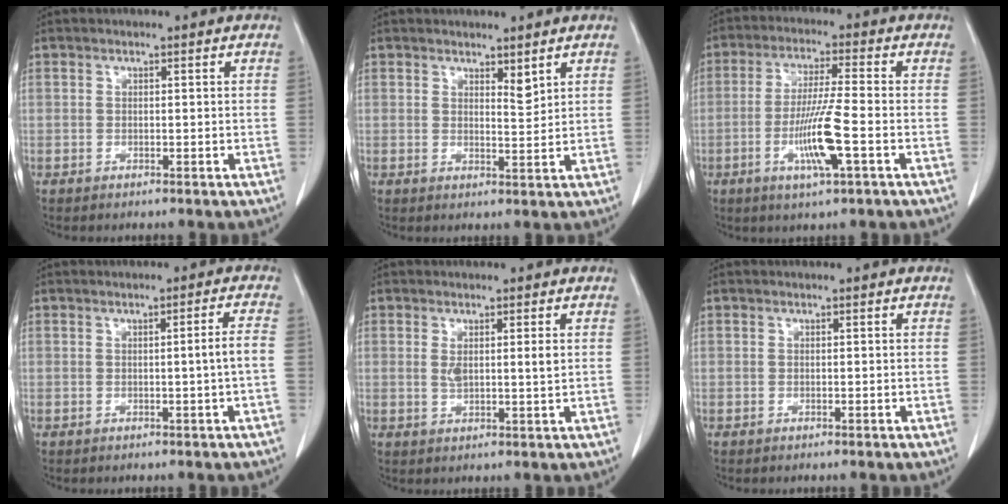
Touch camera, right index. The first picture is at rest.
{"total": 2.2, "force": [1.7, 0.4, 1.3], "torque": [-0.026, -0.013, 0.033]}
{"total": 9.3, "force": [-2.9, -0.1, 8.8], "torque": [-0.168, -0.012, -0.057]}
{"total": 2.5, "force": [-0.5, -0.7, 2.3], "torque": [-0.036, -0.001, -0.006]}
{"total": 3.2, "force": [0.8, 0.5, 3.1], "torque": [-0.053, -0.003, 0.017]}
{"total": 0.0}